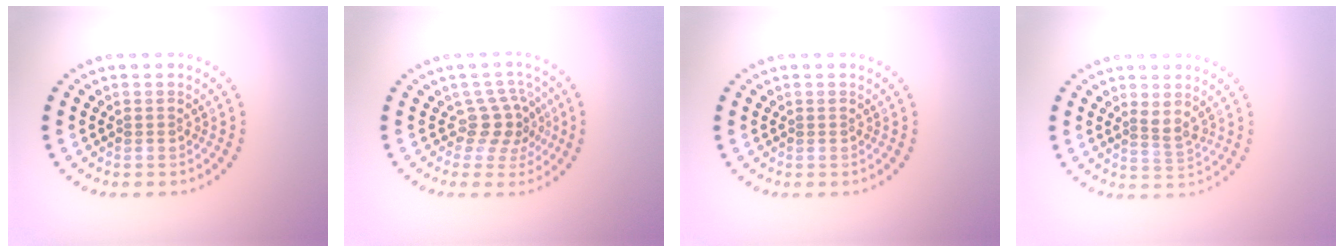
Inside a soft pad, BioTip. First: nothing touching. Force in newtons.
{"total": 2.8, "press": 2.2, "slide": 1.8}
{"total": 0.0}
{"total": 1.7, "press": 1.2, "slide": 1.3}